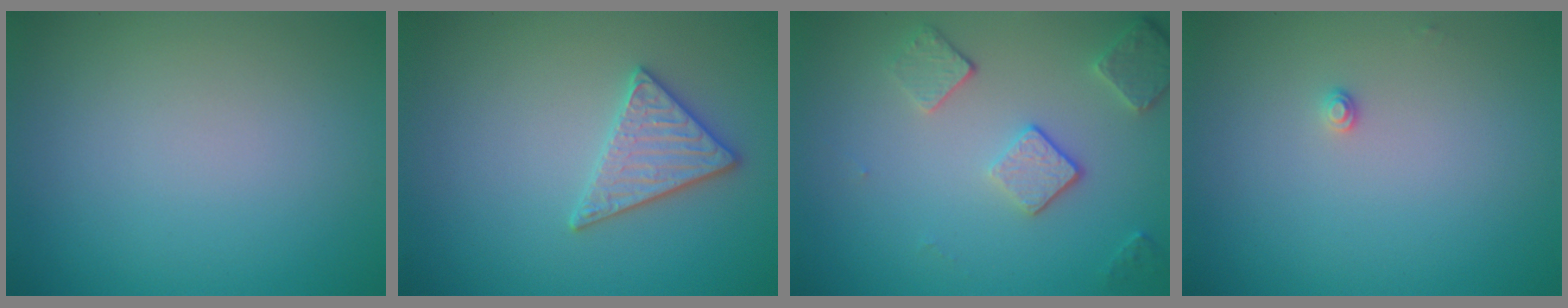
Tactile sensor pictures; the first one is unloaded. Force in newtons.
{"total": 2.8, "press": 2.7, "slide": 0.7}
{"total": 3.6, "press": 2.9, "slide": 2.2}
{"total": 0.8, "press": 0.8, "slide": 0.0}